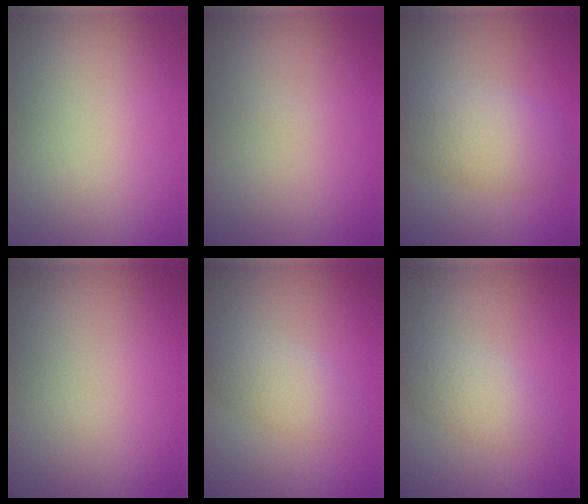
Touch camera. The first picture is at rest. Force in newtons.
{"total": 0.0}
{"total": 5.4, "press": 5.4, "slide": 0.3}
{"total": 0.0}
{"total": 2.6, "press": 2.6, "slide": 0.3}
{"total": 2.9, "press": 2.9, "slide": 0.1}